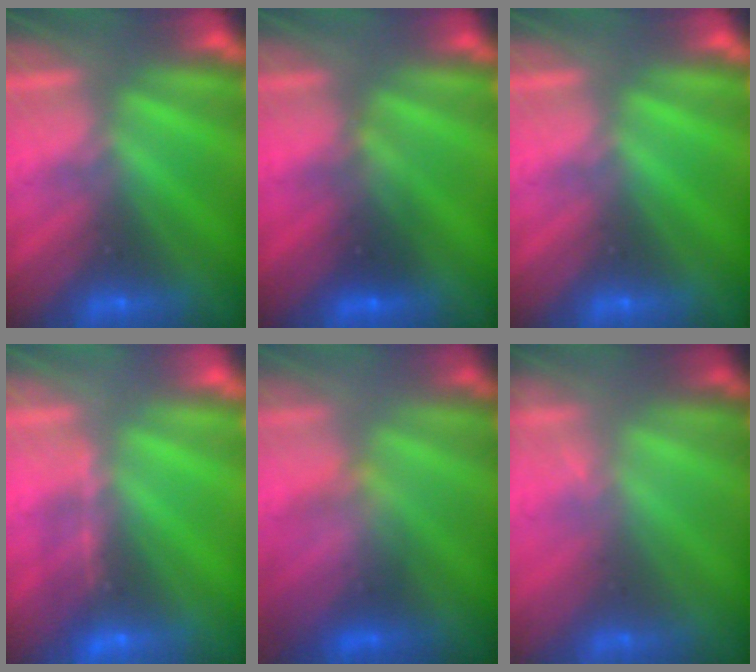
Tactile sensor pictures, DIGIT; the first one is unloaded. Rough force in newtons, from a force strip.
{"total": 2.7}
{"total": 0.0}
{"total": 1.1}
{"total": 4.6}
{"total": 1.5}